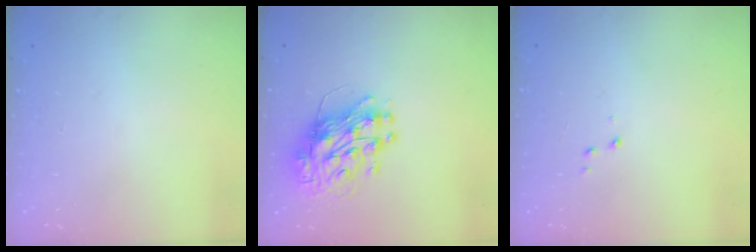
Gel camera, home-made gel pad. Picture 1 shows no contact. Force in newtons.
{"total": 12.0, "press": 11.9, "slide": 1.2}
{"total": 3.3, "press": 3.3, "slide": 0.7}